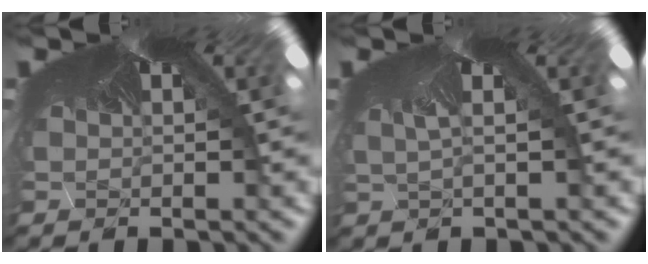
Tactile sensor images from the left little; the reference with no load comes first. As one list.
[{"total": 2.1, "force": [-1.6, -1.3, -0.1], "torque": [0.013, -0.018, -0.011]}]